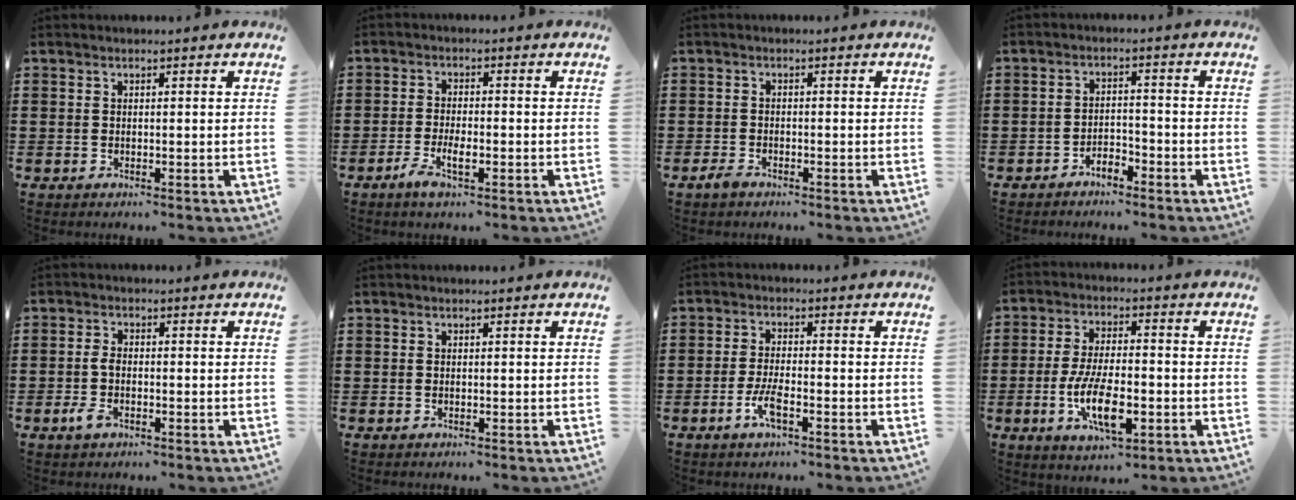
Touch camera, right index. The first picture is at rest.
{"total": 3.8, "force": [-1.8, 1.2, 3.1], "torque": [-0.067, -0.001, -0.037]}
{"total": 1.6, "force": [-1.2, 0.6, 0.8], "torque": [-0.026, -0.004, -0.027]}
{"total": 2.7, "force": [-2.5, 0.8, 0.8], "torque": [-0.020, 0.006, -0.051]}
{"total": 3.0, "force": [-1.0, 1.5, 2.5], "torque": [-0.070, -0.008, -0.024]}
{"total": 0.0}
{"total": 4.3, "force": [-2.0, 1.1, 3.6], "torque": [-0.081, -0.004, -0.042]}
{"total": 10.5, "force": [-3.2, 4.1, 9.1], "torque": [-0.193, -0.010, -0.057]}